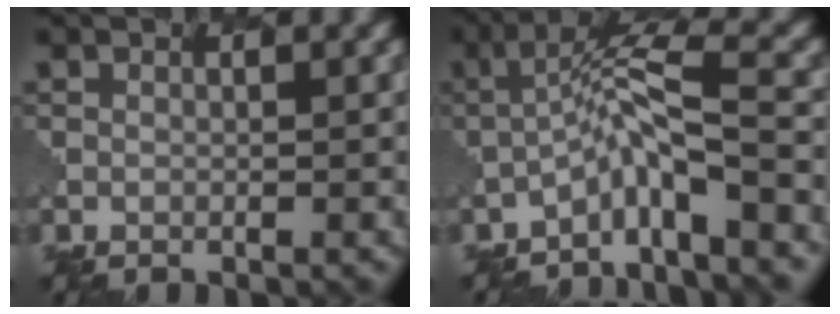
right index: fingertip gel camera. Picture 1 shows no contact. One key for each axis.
{"total": 5.1, "fx": -2.6, "fy": 0.7, "fz": 4.4, "tx": -0.072, "ty": 0.018, "tz": -0.051}